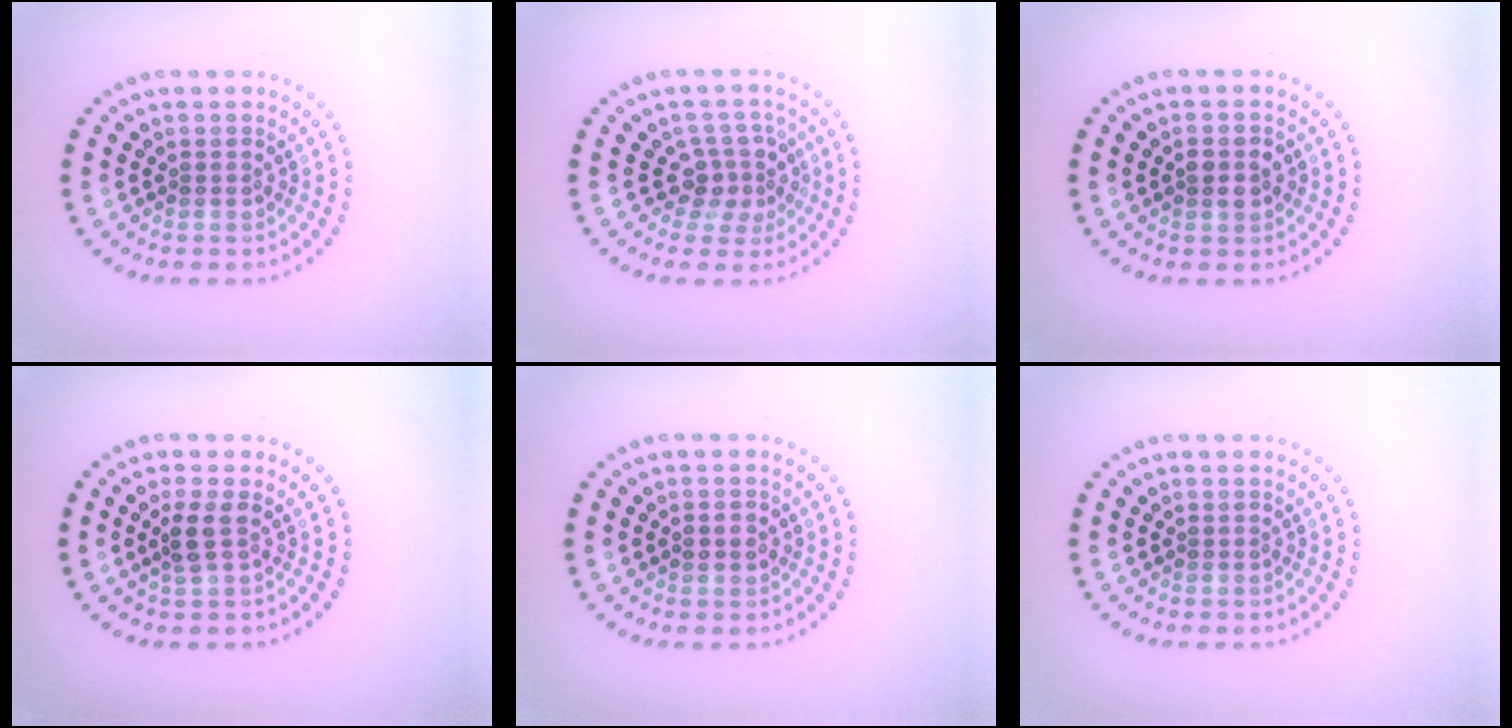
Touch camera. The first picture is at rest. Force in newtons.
{"total": 2.8, "press": 2.1, "slide": 1.8}
{"total": 2.3, "press": 2.3, "slide": 0.1}
{"total": 1.9, "press": 1.6, "slide": 1.0}
{"total": 1.6, "press": 1.6, "slide": 0.1}
{"total": 0.0}